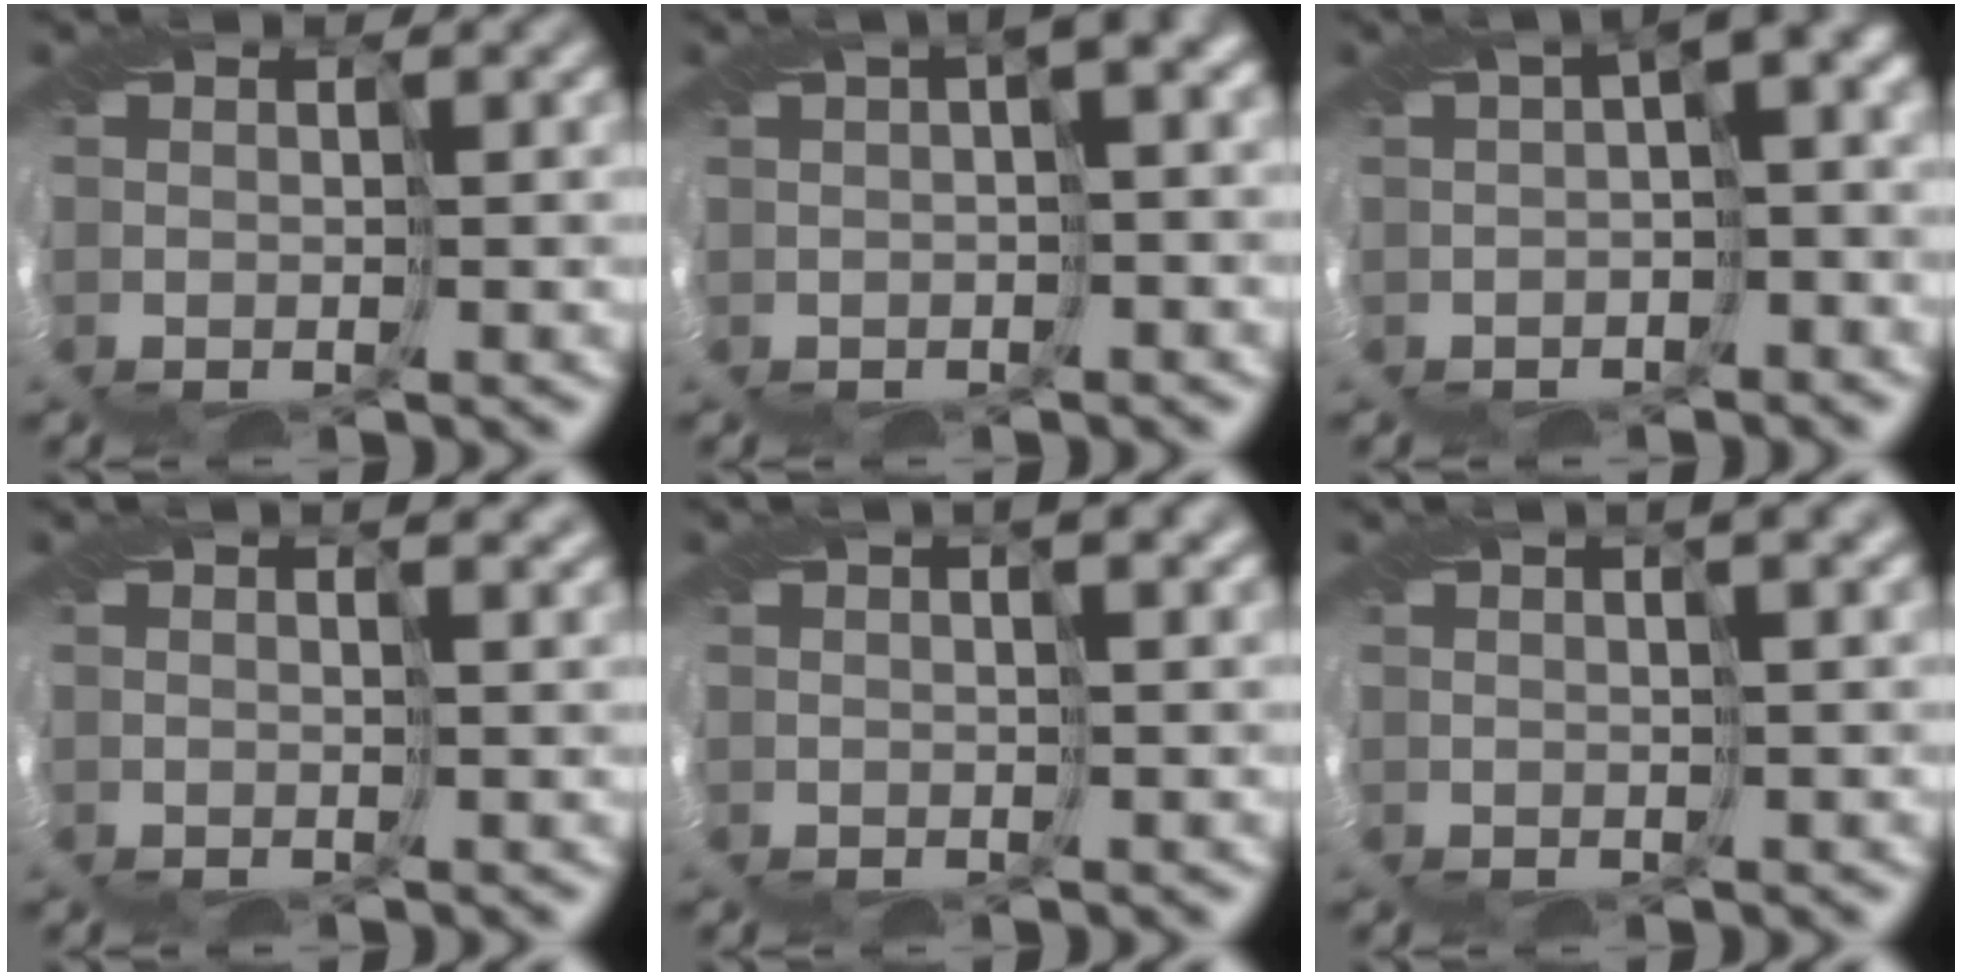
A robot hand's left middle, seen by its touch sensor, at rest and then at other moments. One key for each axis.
{"total": 4.0, "fx": 1.2, "fy": 0.9, "fz": 3.7, "tx": -0.054, "ty": 0.017, "tz": 0.013}
{"total": 6.5, "fx": 0.5, "fy": 2.8, "fz": 5.8, "tx": -0.079, "ty": 0.006, "tz": -0.004}
{"total": 3.5, "fx": 2.2, "fy": 1.2, "fz": 2.5, "tx": -0.019, "ty": 0.017, "tz": 0.011}
{"total": 3.3, "fx": 1.9, "fy": 0.8, "fz": 2.6, "tx": -0.034, "ty": 0.009, "tz": 0.015}
{"total": 4.2, "fx": 2.4, "fy": 1.2, "fz": 3.3, "tx": -0.039, "ty": 0.020, "tz": 0.018}